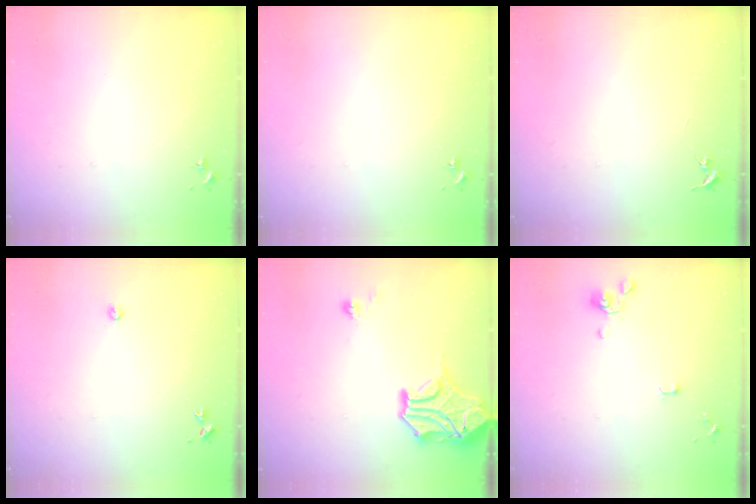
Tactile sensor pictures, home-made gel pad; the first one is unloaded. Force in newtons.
{"total": 0.0}
{"total": 0.0}
{"total": 2.2, "press": 2.2, "slide": 0.3}
{"total": 15.2, "press": 15.1, "slide": 2.2}
{"total": 4.0, "press": 4.0, "slide": 0.8}